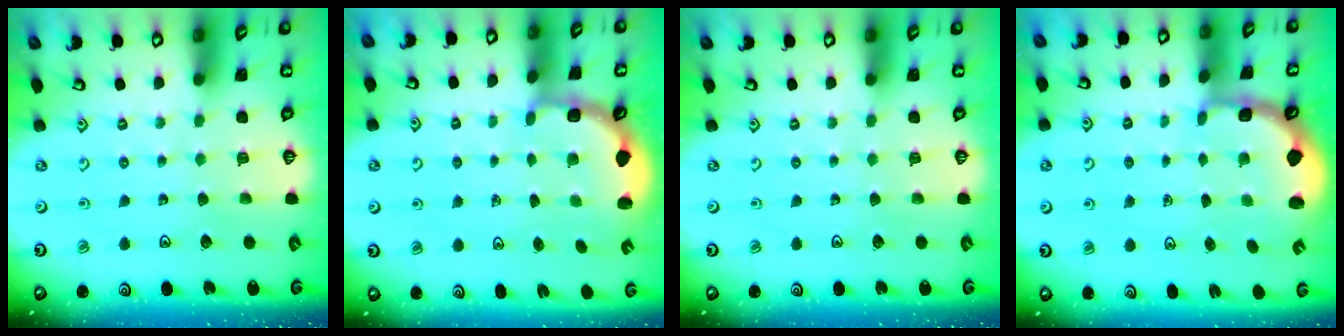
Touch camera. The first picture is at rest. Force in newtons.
{"total": 3.0, "press": 2.6, "slide": 1.5}
{"total": 0.0}
{"total": 2.2, "press": 1.9, "slide": 1.1}